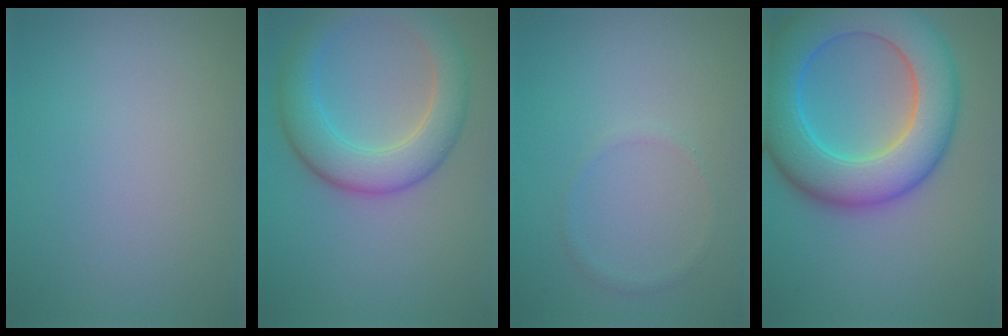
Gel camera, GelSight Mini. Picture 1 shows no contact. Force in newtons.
{"total": 6.0, "press": 6.0, "slide": 0.2}
{"total": 0.8, "press": 0.8, "slide": 0.1}
{"total": 10.8, "press": 10.8, "slide": 0.3}